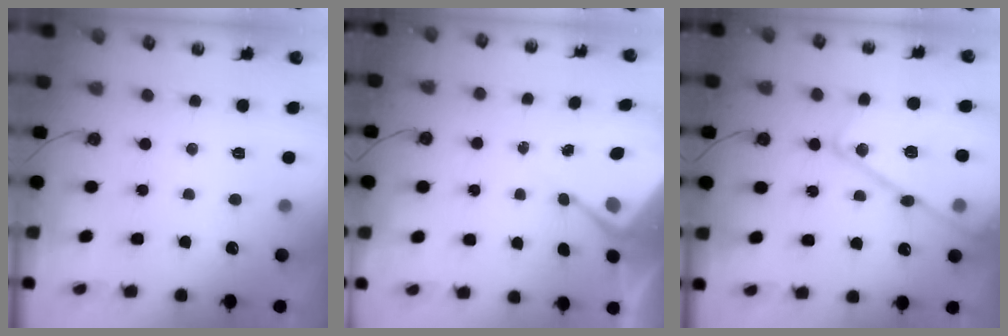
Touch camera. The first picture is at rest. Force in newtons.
{"total": 5.3, "press": 5.3, "slide": 0.6}
{"total": 21.8, "press": 21.7, "slide": 2.1}